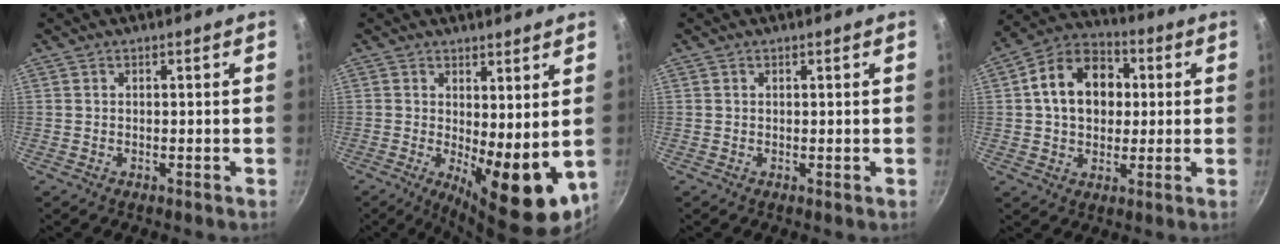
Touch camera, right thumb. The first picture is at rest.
{"total": 12.1, "force": [0.1, 4.6, 11.2], "torque": [-0.131, -0.020, 0.013]}
{"total": 0.0}
{"total": 14.4, "force": [2.0, 10.9, 9.2], "torque": [-0.121, 0.023, 0.018]}